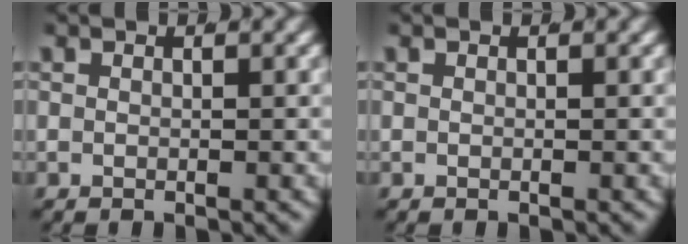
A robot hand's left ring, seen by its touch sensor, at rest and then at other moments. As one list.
[{"total": 0.0}]